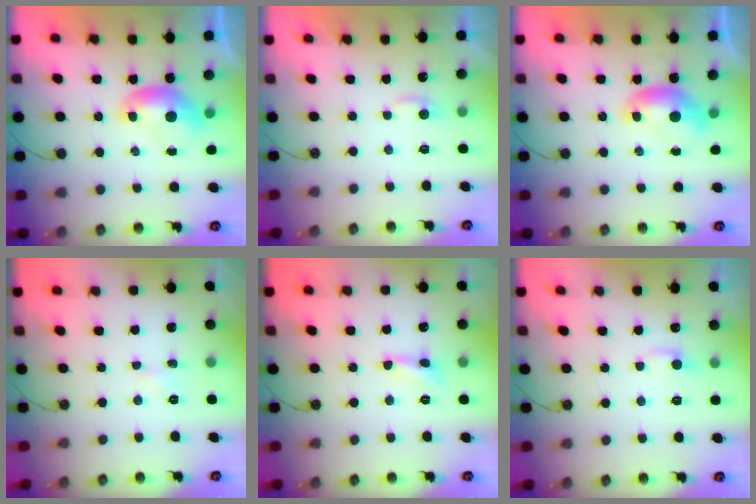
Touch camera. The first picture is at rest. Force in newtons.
{"total": 4.4, "press": 4.4, "slide": 0.2}
{"total": 0.0}
{"total": 1.7, "press": 1.6, "slide": 0.4}
{"total": 3.5, "press": 3.4, "slide": 0.8}
{"total": 0.7, "press": 0.4, "slide": 0.6}